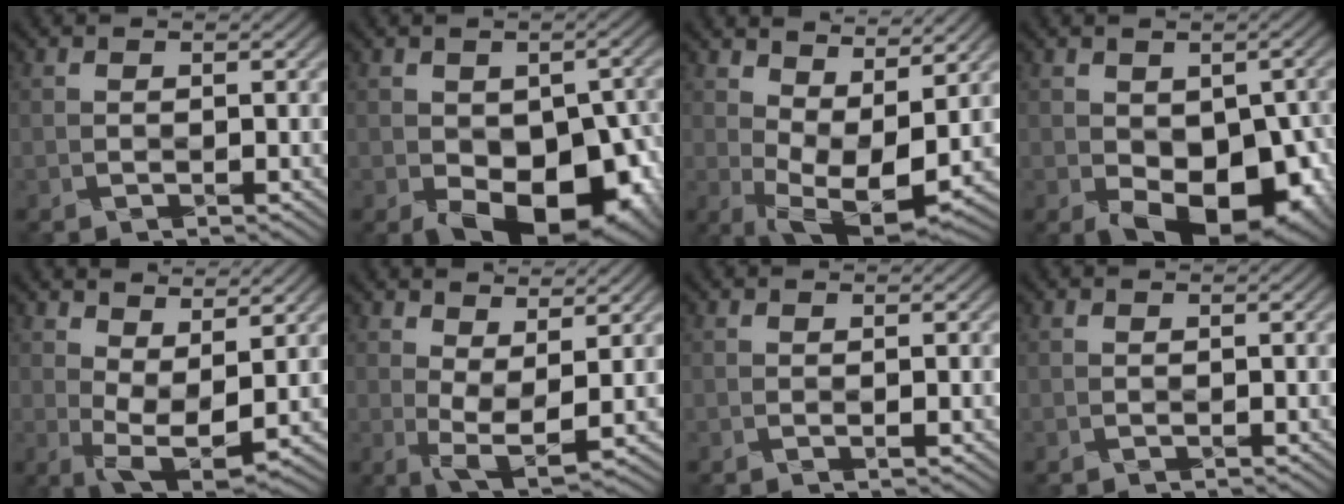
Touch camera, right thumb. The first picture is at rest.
{"total": 12.1, "force": [-4.5, 6.8, 9.0], "torque": [-0.119, -0.030, -0.064]}
{"total": 9.2, "force": [3.3, 4.1, 7.6], "torque": [-0.144, -0.006, 0.062]}
{"total": 10.8, "force": [-3.6, 6.1, 8.1], "torque": [-0.115, -0.030, -0.052]}
{"total": 6.6, "force": [2.3, 2.7, 5.6], "torque": [-0.110, -0.002, 0.041]}
{"total": 5.2, "force": [1.9, 1.7, 4.5], "torque": [-0.086, 0.003, 0.032]}
{"total": 0.0}
{"total": 0.0}